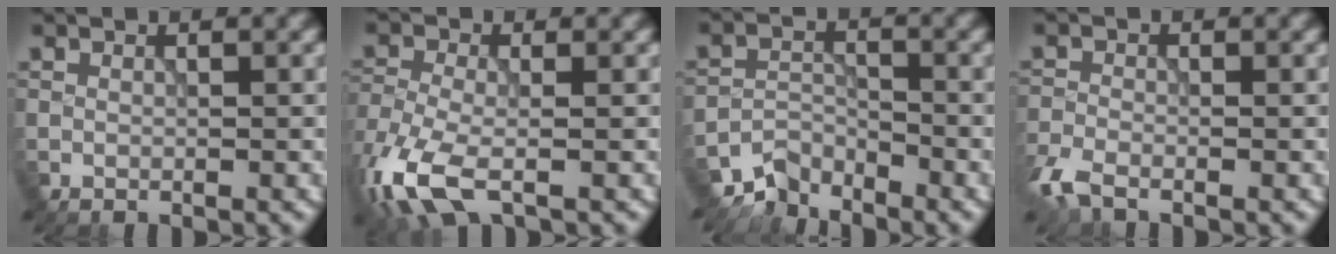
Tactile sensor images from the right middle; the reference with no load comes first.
{"total": 7.7, "force": [-3.9, 3.6, 5.6], "torque": [-0.137, -0.017, -0.086]}
{"total": 3.5, "force": [-3.3, 1.1, 0.2], "torque": [0.005, -0.001, -0.072]}
{"total": 3.2, "force": [-2.4, 1.2, 1.8], "torque": [-0.043, -0.012, -0.059]}